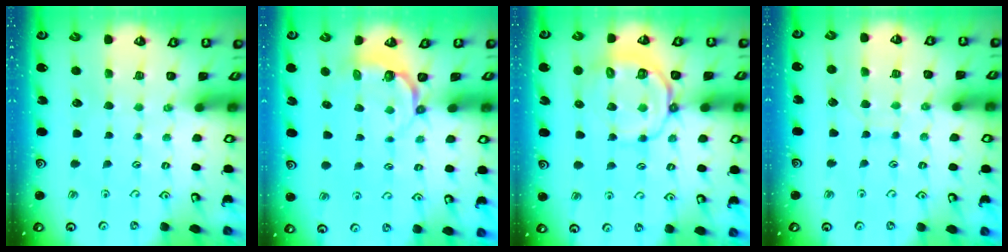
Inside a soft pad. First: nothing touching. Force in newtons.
{"total": 4.9, "press": 3.8, "slide": 3.0}
{"total": 9.0, "press": 8.8, "slide": 2.1}
{"total": 5.9, "press": 5.9, "slide": 0.5}